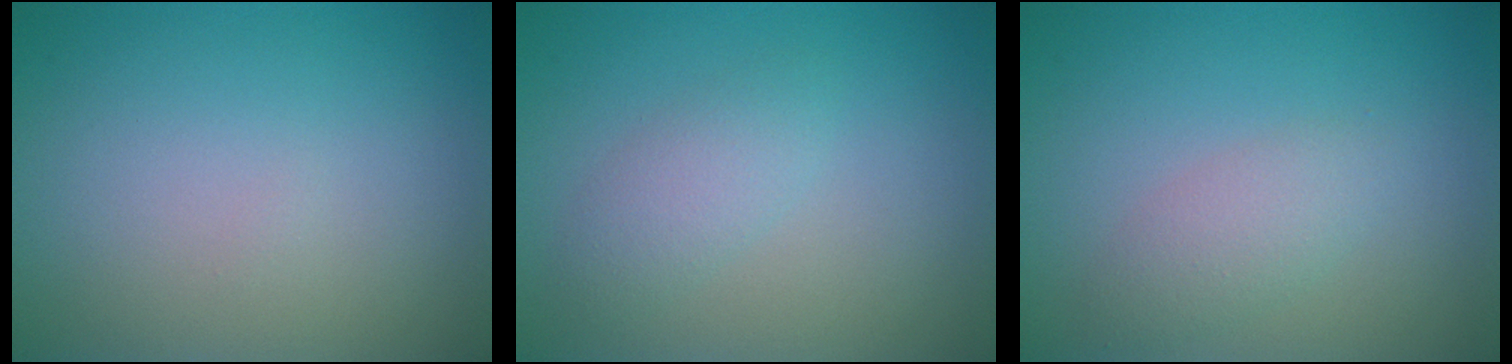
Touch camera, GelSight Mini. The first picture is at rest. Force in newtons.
{"total": 2.1, "press": 2.1, "slide": 0.1}
{"total": 2.1, "press": 2.1, "slide": 0.1}